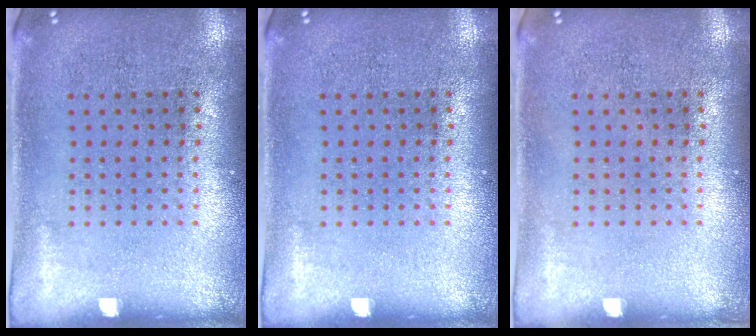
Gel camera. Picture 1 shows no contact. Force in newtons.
{"total": 0.0}
{"total": 0.0}